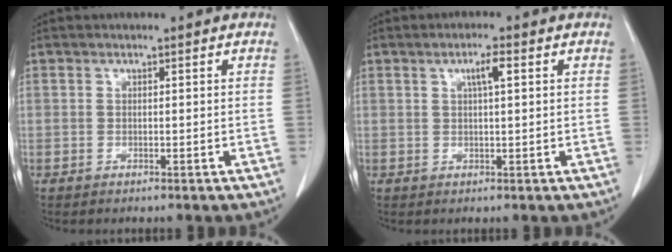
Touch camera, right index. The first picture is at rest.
{"total": 2.8, "force": [1.0, 0.2, 2.6], "torque": [-0.045, 0.003, 0.016]}